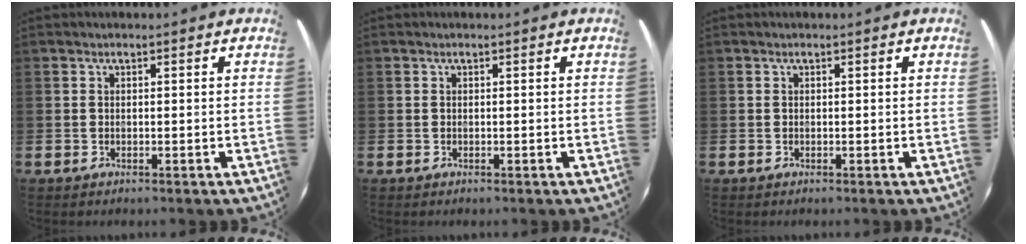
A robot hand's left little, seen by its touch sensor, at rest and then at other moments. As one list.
[{"total": 0.0}, {"total": 0.0}]